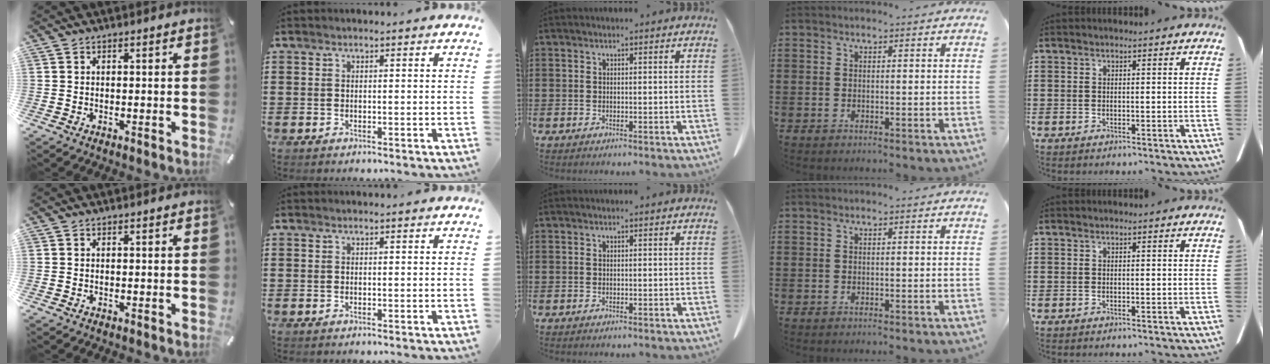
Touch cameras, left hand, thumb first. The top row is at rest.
{}